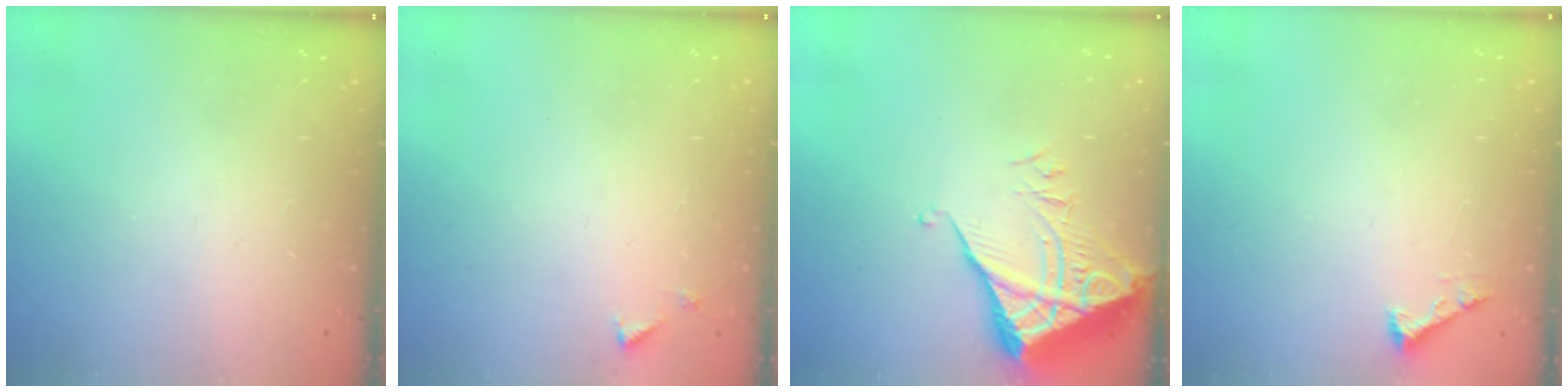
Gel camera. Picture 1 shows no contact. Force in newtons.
{"total": 3.2, "press": 3.2, "slide": 0.3}
{"total": 6.1, "press": 6.0, "slide": 0.7}
{"total": 2.3, "press": 2.3, "slide": 0.3}